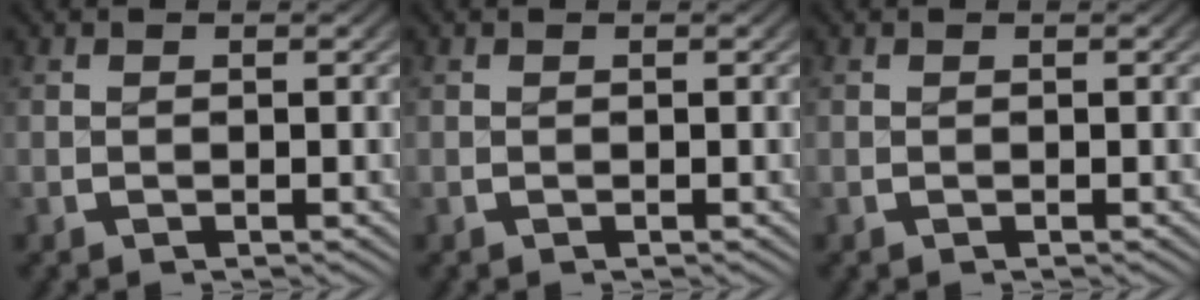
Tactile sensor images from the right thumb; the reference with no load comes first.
{"total": 0.0}
{"total": 0.0}